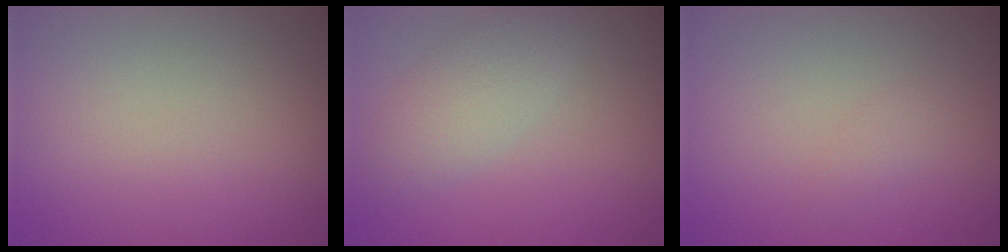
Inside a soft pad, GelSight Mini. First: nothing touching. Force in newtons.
{"total": 3.4, "press": 3.4, "slide": 0.1}
{"total": 0.8, "press": 0.8, "slide": 0.0}